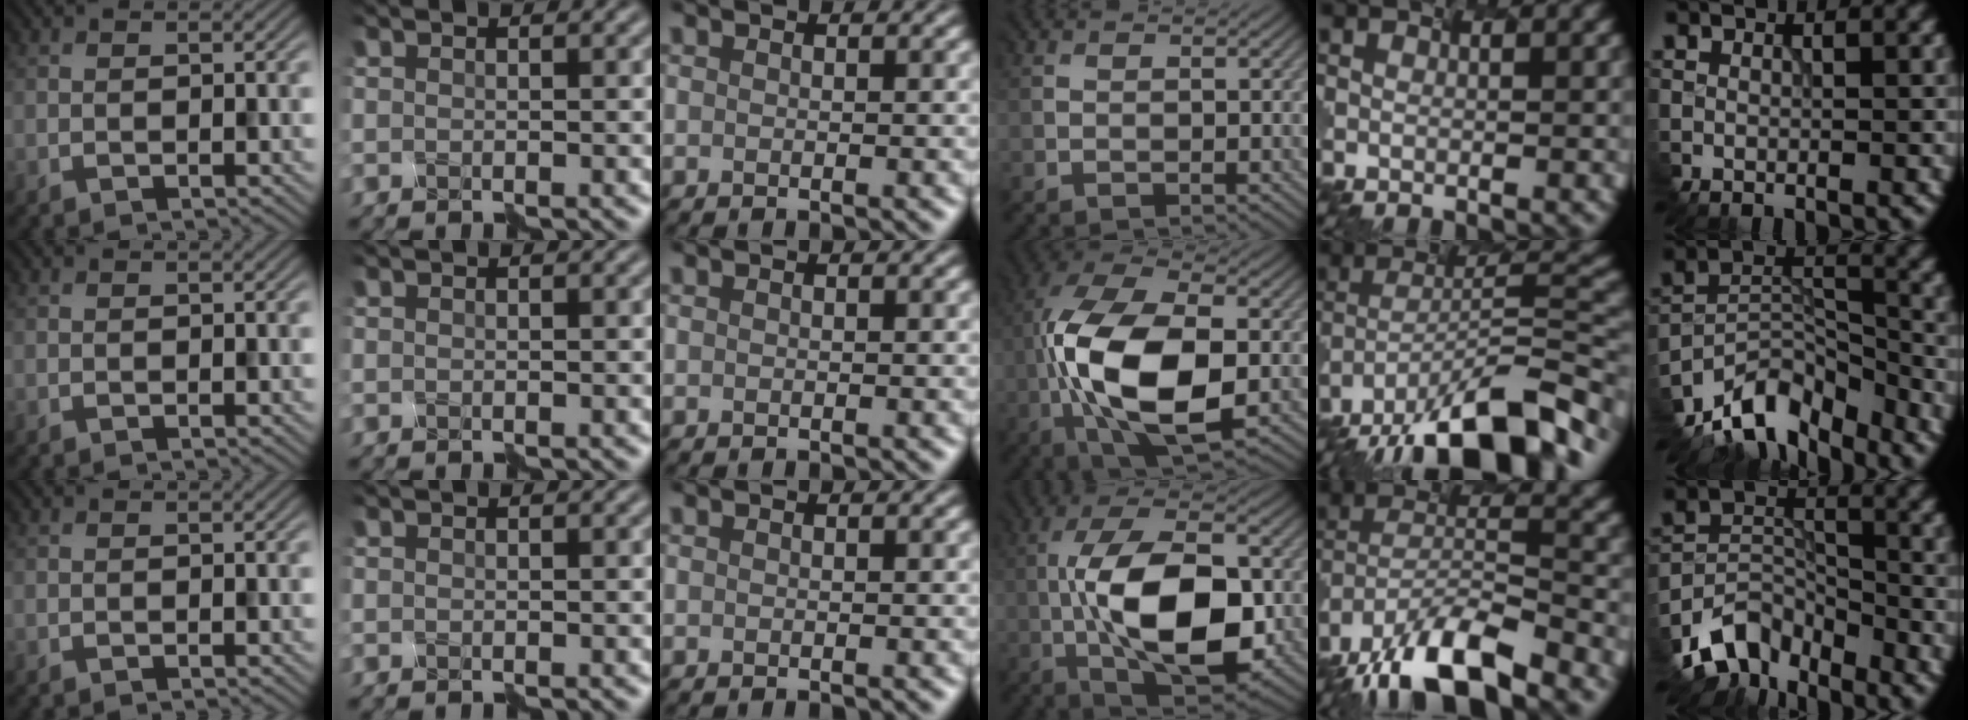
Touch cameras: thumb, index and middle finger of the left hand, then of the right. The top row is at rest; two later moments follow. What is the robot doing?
{"motion": "disassemble", "object": "markers"}